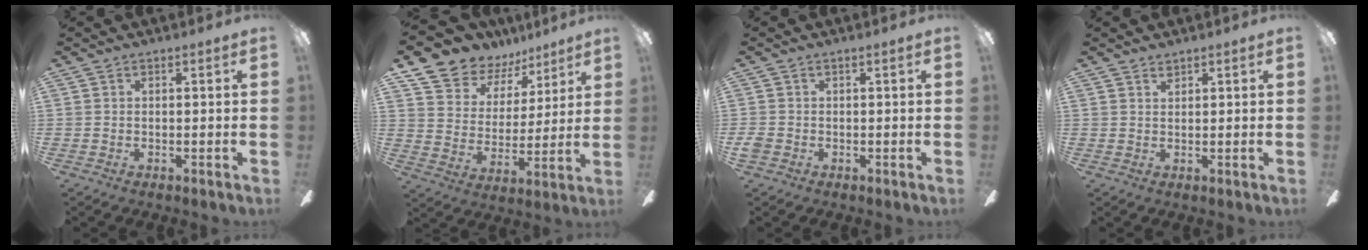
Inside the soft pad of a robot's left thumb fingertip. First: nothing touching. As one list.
[{"total": 11.7, "force": [9.9, 5.9, 2.1], "torque": [-0.061, -0.080, 0.187]}, {"total": 1.5, "force": [-0.7, 1.1, 0.8], "torque": [-0.014, 0.003, -0.012]}, {"total": 1.2, "force": [1.1, 0.4, 0.2], "torque": [-0.005, -0.002, 0.022]}]